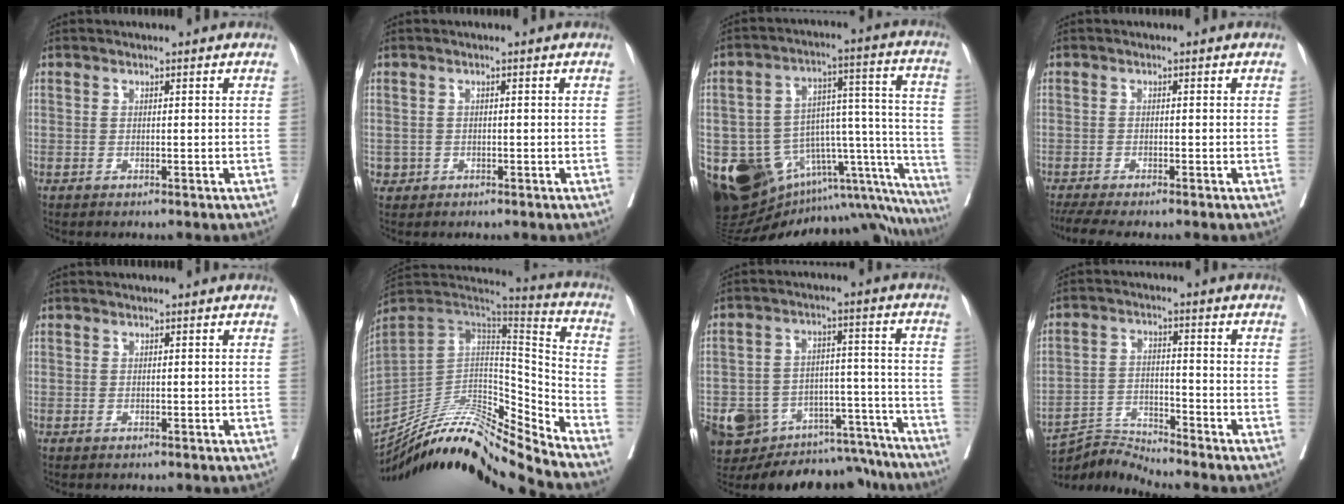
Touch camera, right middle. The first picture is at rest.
{"total": 1.1, "force": [-0.3, 1.1, 0.1], "torque": [0.002, 0.005, -0.002]}
{"total": 25.5, "force": [-13.9, 13.2, 16.9], "torque": [-0.193, 0.090, -0.162]}
{"total": 5.3, "force": [-4.4, 0.3, 2.9], "torque": [-0.041, -0.012, -0.073]}
{"total": 0.0}
{"total": 21.8, "force": [-20.2, 0.3, 8.3], "torque": [-0.167, 0.012, -0.344]}
{"total": 20.4, "force": [-17.5, 8.3, 6.4], "torque": [-0.107, 0.034, -0.240]}
{"total": 6.3, "force": [-5.7, -2.0, -1.4], "torque": [0.009, -0.006, -0.107]}